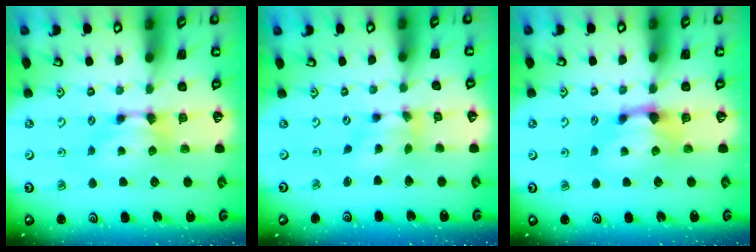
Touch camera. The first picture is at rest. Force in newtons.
{"total": 3.7, "press": 3.3, "slide": 1.6}
{"total": 1.2, "press": 0.0, "slide": 1.2}